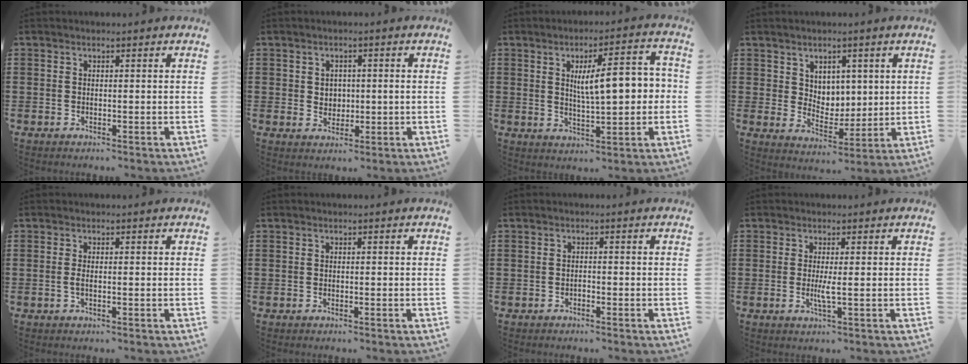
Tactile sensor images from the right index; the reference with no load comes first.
{"total": 2.2, "force": [0.2, 1.7, 1.4], "torque": [-0.026, 0.005, 0.000]}
{"total": 8.8, "force": [1.3, 2.9, 8.2], "torque": [-0.124, -0.004, 0.013]}
{"total": 4.6, "force": [2.9, 3.5, 0.6], "torque": [-0.023, -0.003, 0.052]}
{"total": 1.2, "force": [-0.3, 0.2, 1.1], "torque": [-0.022, -0.002, -0.006]}
{"total": 0.0}
{"total": 0.7, "force": [-0.6, 0.2, 0.2], "torque": [-0.007, -0.001, -0.012]}
{"total": 2.3, "force": [-0.2, -0.1, 2.3], "torque": [-0.042, -0.008, -0.004]}